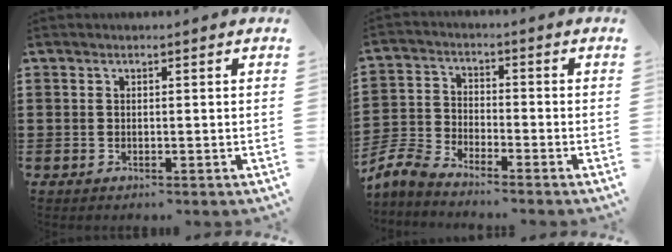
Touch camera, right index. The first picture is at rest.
{"total": 5.5, "force": [-5.3, 0.6, 1.3], "torque": [-0.058, -0.008, -0.113]}